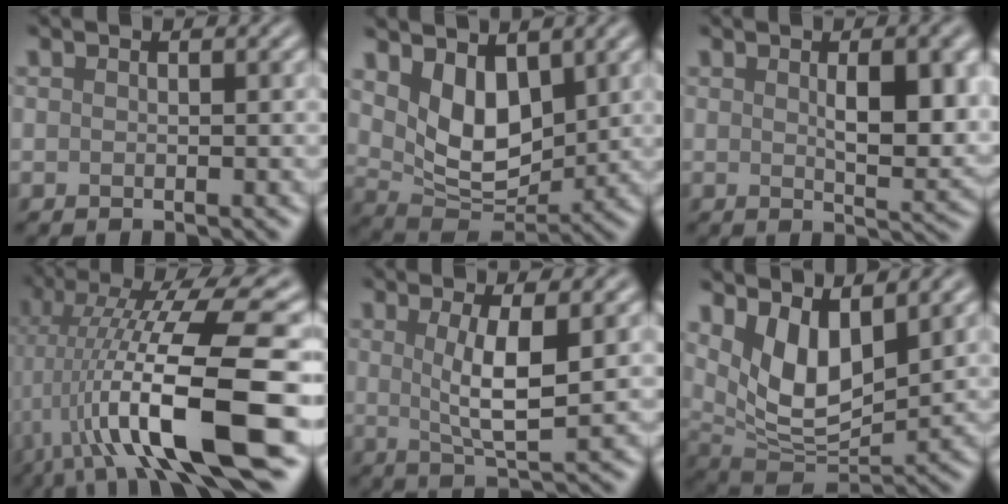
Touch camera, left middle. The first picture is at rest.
{"total": 5.7, "force": [2.3, 3.4, 3.9], "torque": [-0.077, -0.009, 0.047]}
{"total": 5.7, "force": [1.0, 1.8, 5.3], "torque": [-0.075, 0.002, 0.027]}
{"total": 13.7, "force": [-2.5, 3.2, 13.1], "torque": [-0.220, 0.012, -0.029]}
{"total": 4.9, "force": [0.9, 1.0, 4.7], "torque": [-0.086, 0.001, 0.025]}
{"total": 7.1, "force": [2.9, 3.4, 5.5], "torque": [-0.111, -0.011, 0.063]}